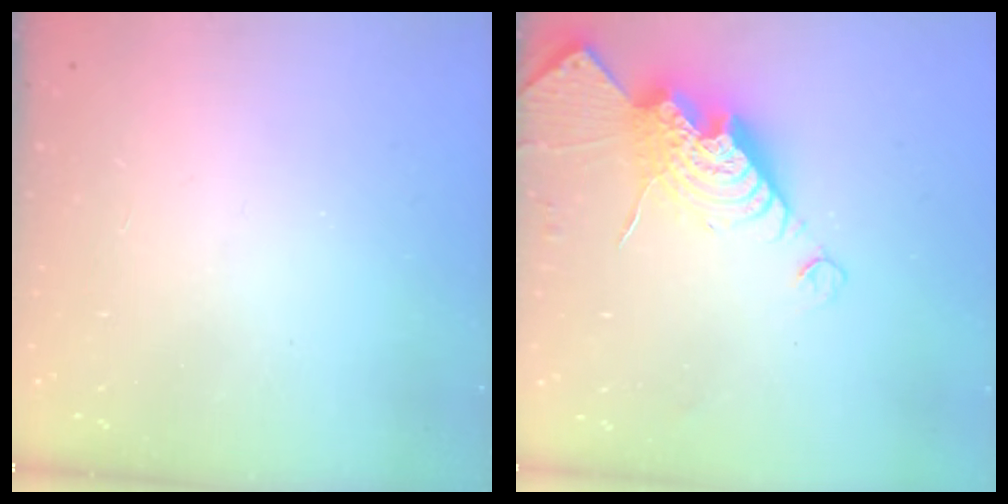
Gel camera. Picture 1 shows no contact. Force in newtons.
{"total": 14.6, "press": 14.6, "slide": 1.1}